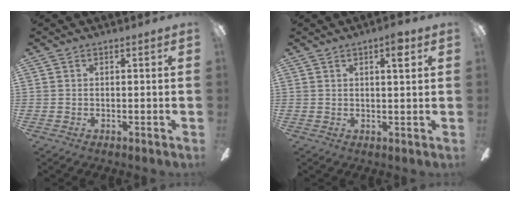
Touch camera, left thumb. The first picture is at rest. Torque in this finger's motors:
{"motor_torque": [0.02, -0.17, -0.05, -0.08, 0.01]}